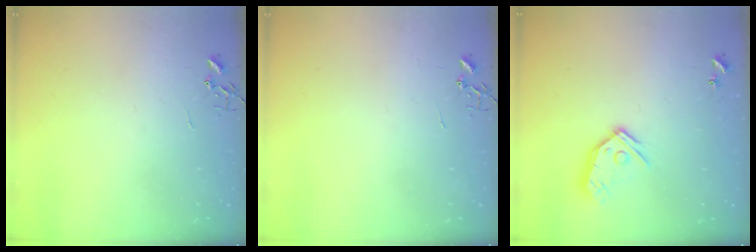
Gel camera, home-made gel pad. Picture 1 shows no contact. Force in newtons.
{"total": 0.0}
{"total": 12.2, "press": 12.1, "slide": 1.5}